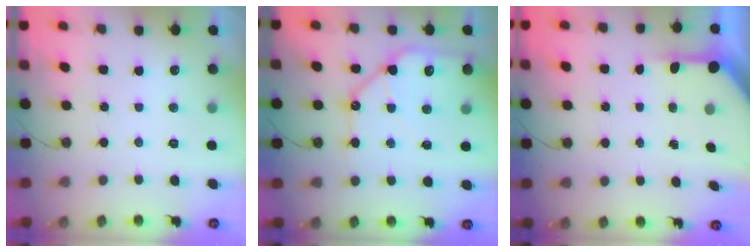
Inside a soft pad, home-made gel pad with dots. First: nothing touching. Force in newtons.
{"total": 12.3, "press": 12.2, "slide": 1.6}
{"total": 5.8, "press": 5.8, "slide": 0.3}